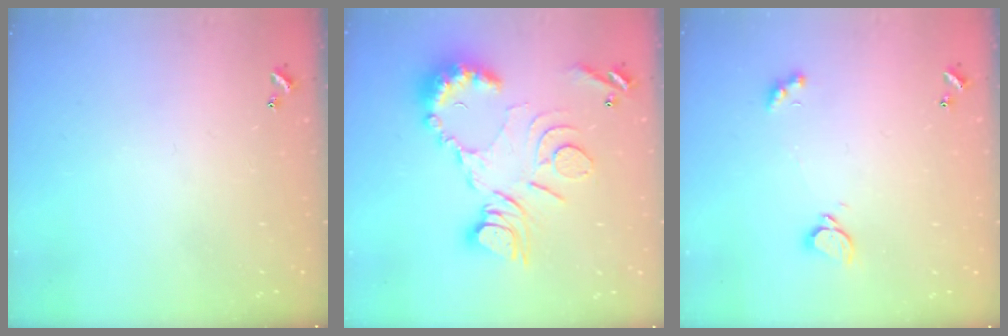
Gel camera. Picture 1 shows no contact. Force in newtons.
{"total": 16.2, "press": 16.1, "slide": 2.0}
{"total": 1.6, "press": 1.5, "slide": 0.5}